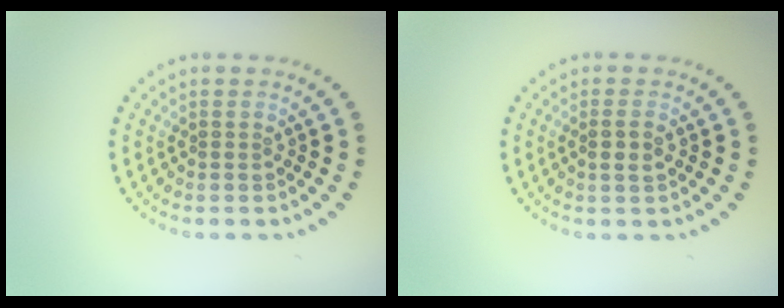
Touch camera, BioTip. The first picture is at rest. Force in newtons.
{"total": 1.5, "press": 1.4, "slide": 0.6}